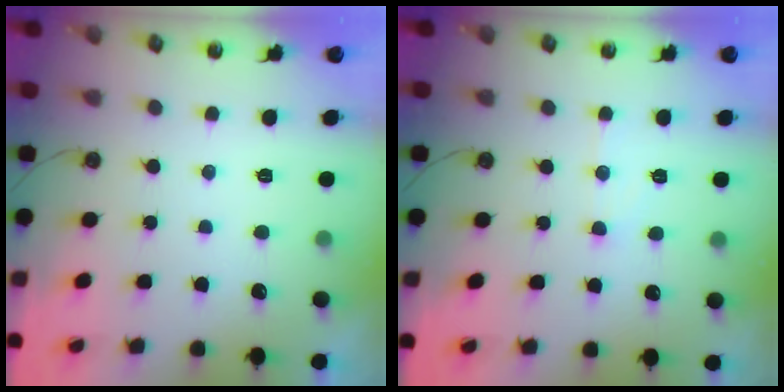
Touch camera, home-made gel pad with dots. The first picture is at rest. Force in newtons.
{"total": 6.4, "press": 6.4, "slide": 0.6}